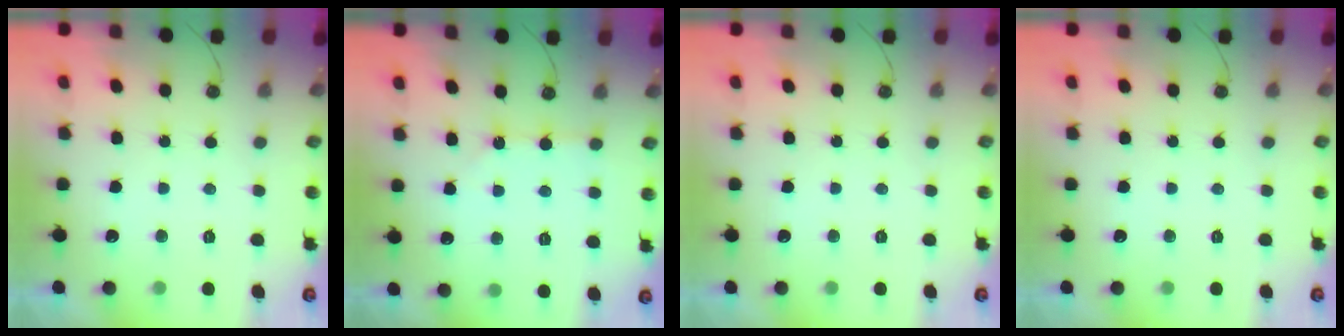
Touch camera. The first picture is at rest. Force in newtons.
{"total": 2.5, "press": 2.5, "slide": 0.4}
{"total": 0.0}
{"total": 0.0}